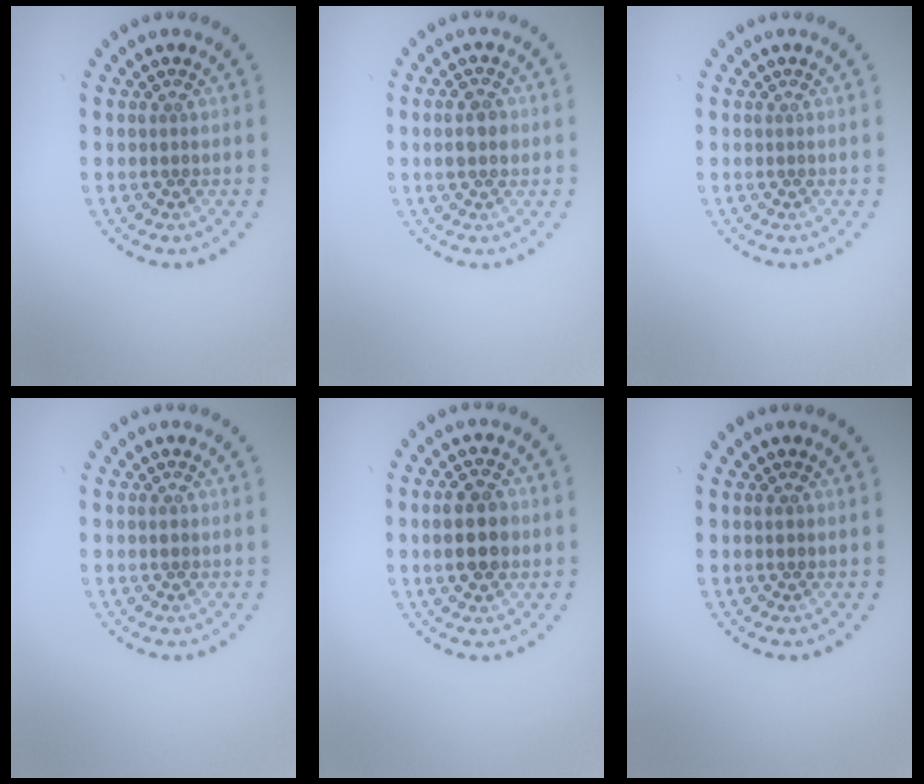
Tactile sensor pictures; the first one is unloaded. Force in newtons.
{"total": 2.6, "press": 2.6, "slide": 0.1}
{"total": 0.0}
{"total": 0.7, "press": 0.7, "slide": 0.2}
{"total": 4.4, "press": 4.4, "slide": 0.2}
{"total": 0.7, "press": 0.7, "slide": 0.1}